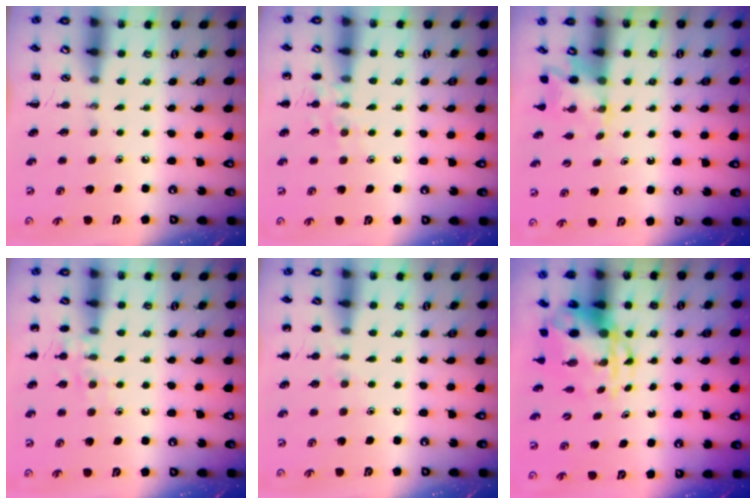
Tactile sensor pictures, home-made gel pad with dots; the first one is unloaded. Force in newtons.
{"total": 7.7, "press": 7.5, "slide": 1.4}
{"total": 1.6, "press": 1.5, "slide": 0.6}
{"total": 8.2, "press": 8.1, "slide": 1.0}
{"total": 5.8, "press": 5.6, "slide": 1.6}
{"total": 5.7, "press": 5.5, "slide": 1.5}